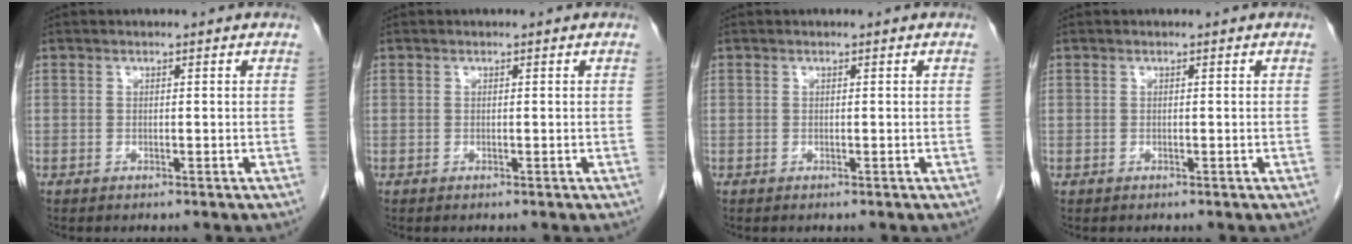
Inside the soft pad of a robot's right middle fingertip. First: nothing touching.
{"total": 0.0}
{"total": 0.0}
{"total": 0.0}